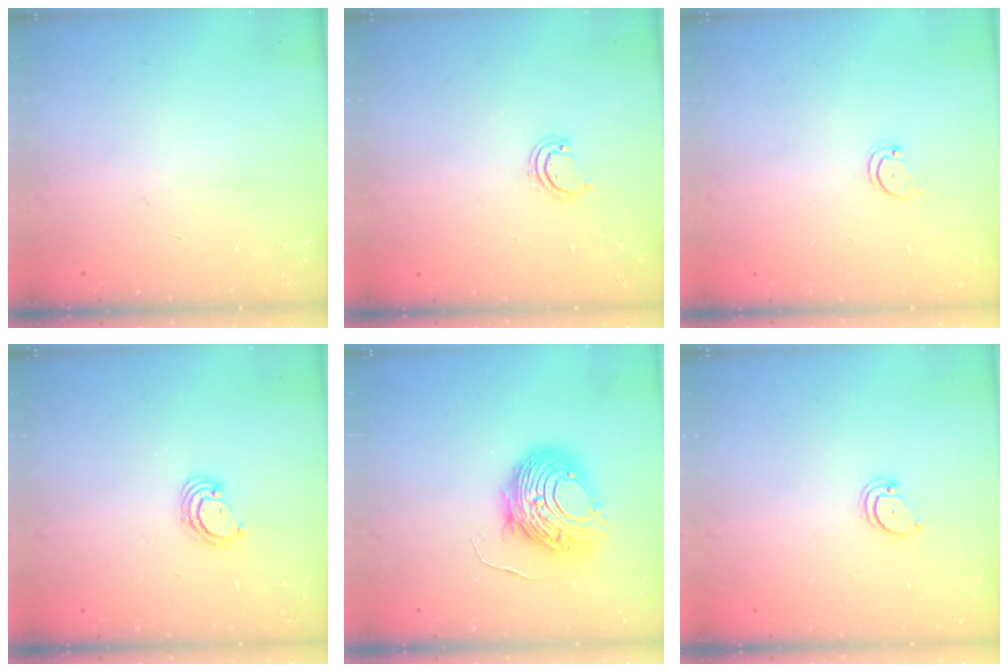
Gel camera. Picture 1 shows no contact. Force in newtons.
{"total": 2.5, "press": 2.5, "slide": 0.3}
{"total": 1.5, "press": 1.5, "slide": 0.3}
{"total": 3.4, "press": 3.4, "slide": 0.3}
{"total": 11.8, "press": 11.7, "slide": 1.0}
{"total": 1.8, "press": 1.8, "slide": 0.2}